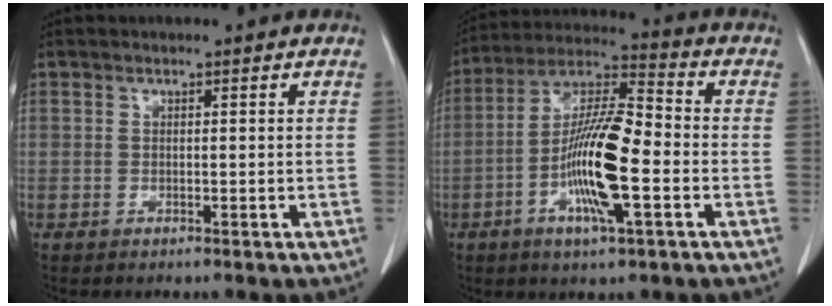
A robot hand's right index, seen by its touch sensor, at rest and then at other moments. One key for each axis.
{"total": 14.4, "fx": -3.7, "fy": 2.2, "fz": 13.7, "tx": -0.259, "ty": 0.003, "tz": -0.071}